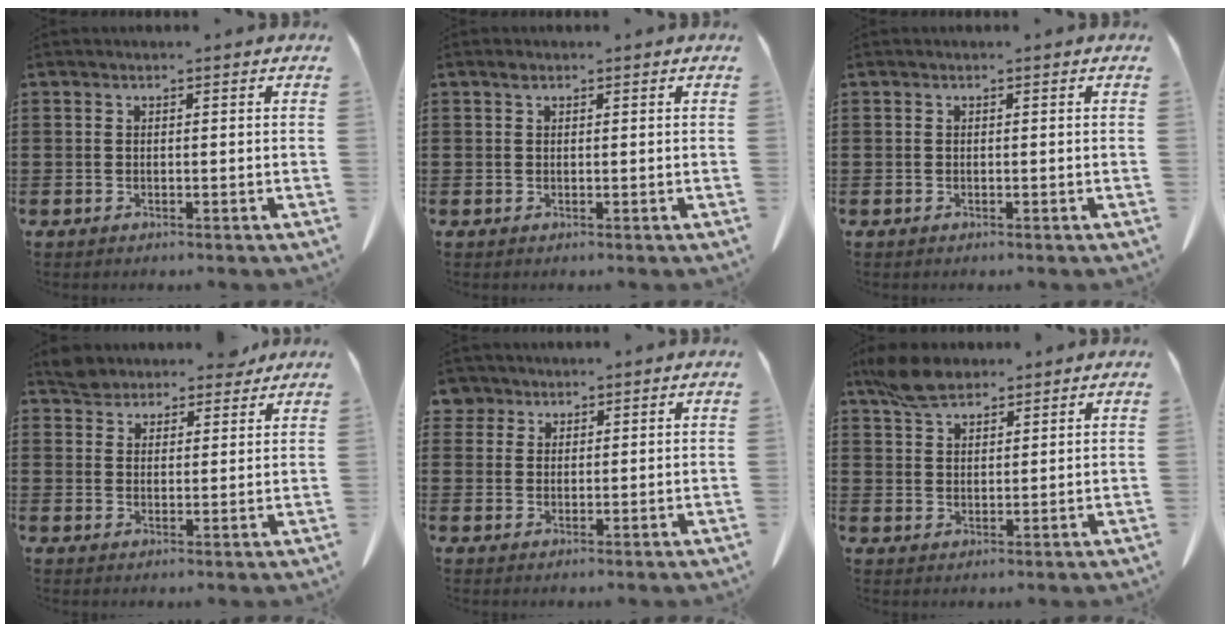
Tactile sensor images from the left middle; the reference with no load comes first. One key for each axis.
{"total": 0.7, "fx": 0.5, "fy": 0.4, "fz": 0.3, "tx": -0.008, "ty": 0.002, "tz": 0.010}
{"total": 0.0}
{"total": 5.2, "fx": 4.9, "fy": 1.7, "fz": 0.7, "tx": -0.024, "ty": -0.010, "tz": 0.095}
{"total": 3.6, "fx": 2.6, "fy": 2.5, "fz": 0.6, "tx": -0.019, "ty": 0.007, "tz": 0.048}
{"total": 5.8, "fx": 4.7, "fy": 2.3, "fz": 2.5, "tx": -0.064, "ty": 0.000, "tz": 0.090}